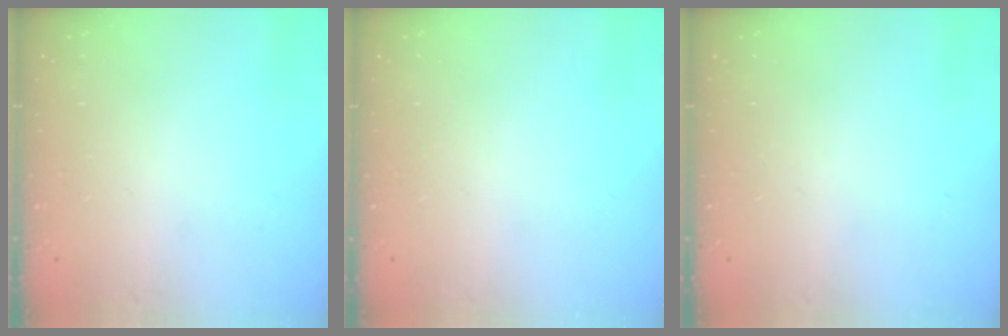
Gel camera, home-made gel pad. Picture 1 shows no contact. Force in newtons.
{"total": 0.0}
{"total": 0.0}